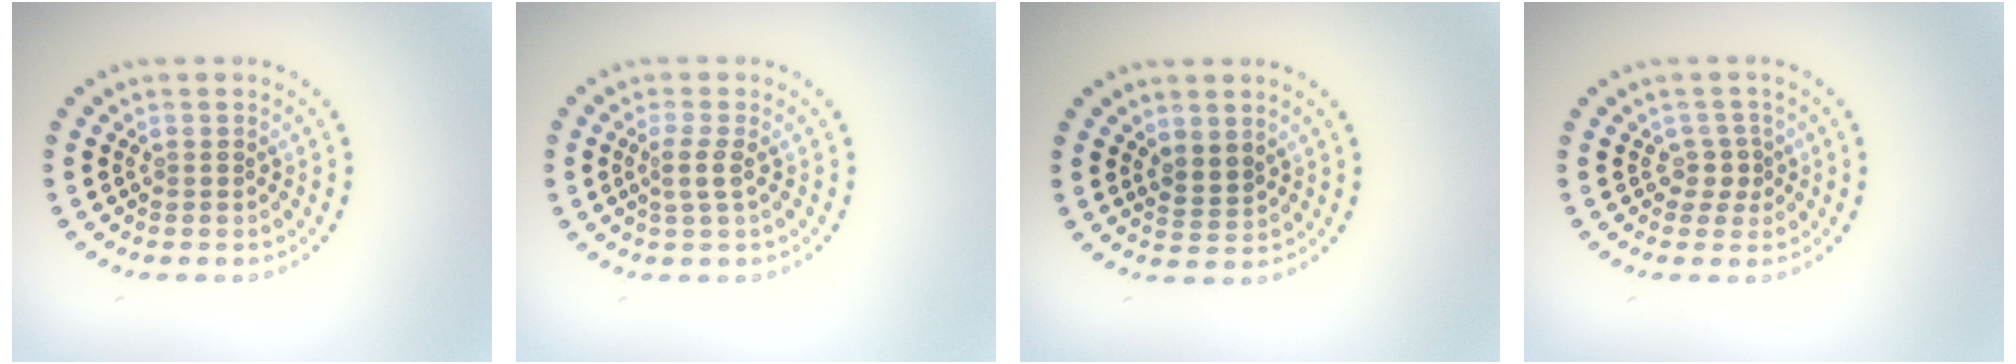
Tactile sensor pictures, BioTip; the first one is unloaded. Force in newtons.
{"total": 1.7, "press": 1.2, "slide": 1.2}
{"total": 1.9, "press": 1.4, "slide": 1.2}
{"total": 1.6, "press": 1.2, "slide": 1.1}